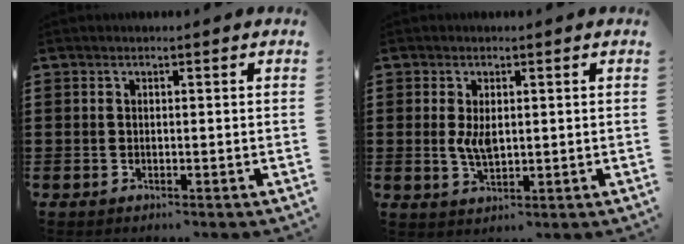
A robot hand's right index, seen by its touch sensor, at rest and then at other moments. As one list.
[{"total": 3.7, "force": [0.5, 1.9, 3.2], "torque": [-0.066, 0.005, 0.009]}]